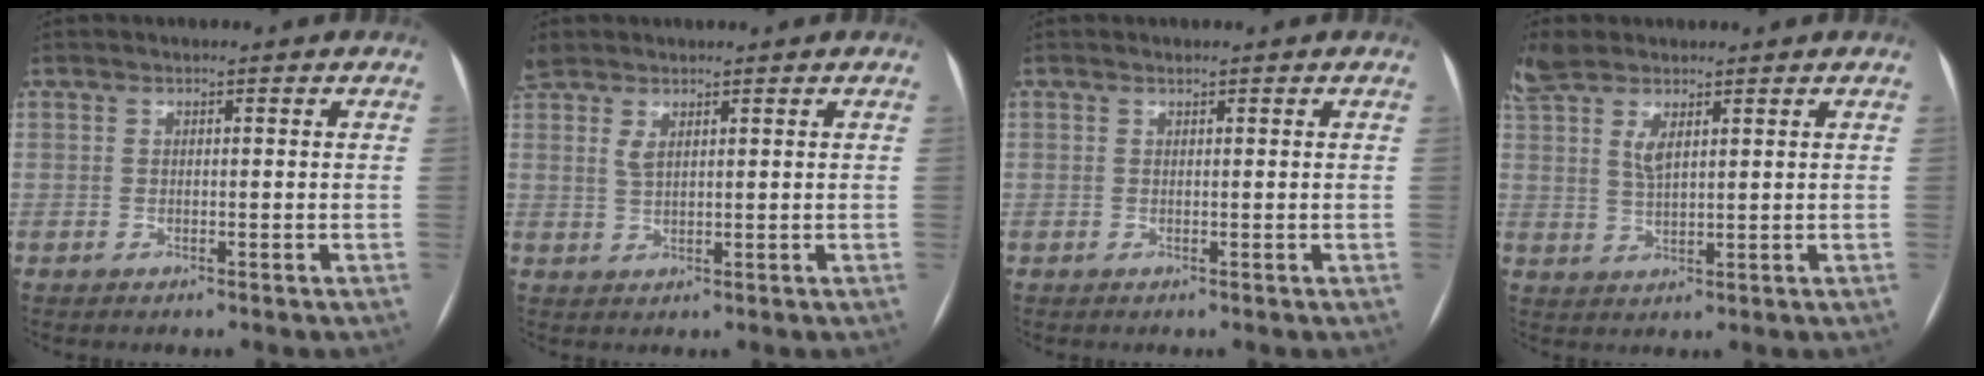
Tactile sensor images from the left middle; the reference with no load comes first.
{"total": 4.4, "force": [3.0, 1.9, 2.6], "torque": [-0.075, 0.009, 0.070]}
{"total": 0.0}
{"total": 6.9, "force": [4.4, 2.2, 4.9], "torque": [-0.118, 0.008, 0.092]}